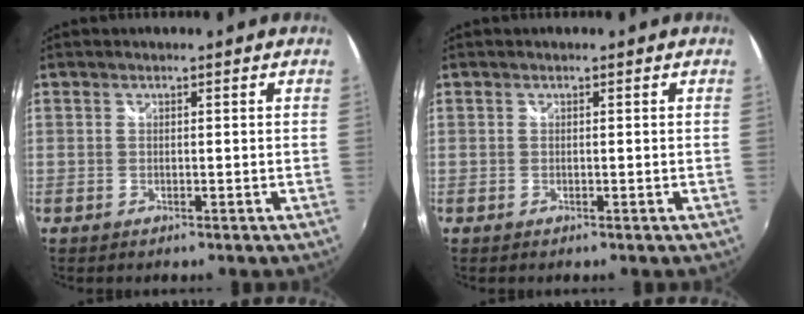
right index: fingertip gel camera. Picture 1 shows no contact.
{"total": 0.0}